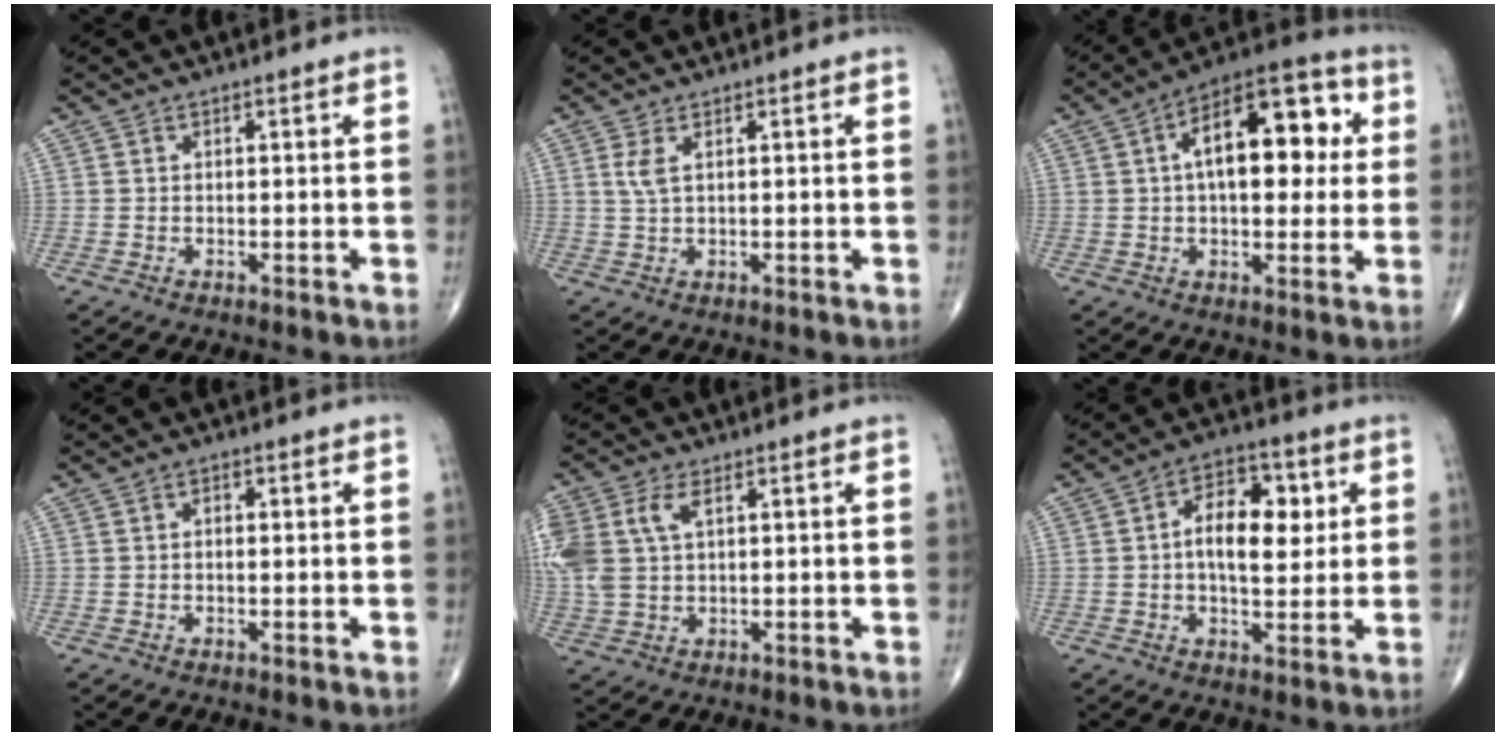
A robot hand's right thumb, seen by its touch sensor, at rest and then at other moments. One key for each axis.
{"total": 2.3, "fx": 0.9, "fy": 0.7, "fz": 2.1, "tx": -0.054, "ty": 0.002, "tz": 0.025}
{"total": 18.0, "fx": 3.5, "fy": 8.9, "fz": 15.2, "tx": -0.191, "ty": 0.025, "tz": 0.042}
{"total": 1.1, "fx": 0.1, "fy": 0.6, "fz": 0.9, "tx": -0.015, "ty": 0.004, "tz": -0.001}
{"total": 9.9, "fx": 3.0, "fy": 5.7, "fz": 7.5, "tx": -0.196, "ty": 0.011, "tz": 0.064}
{"total": 11.3, "fx": 1.7, "fy": 6.2, "fz": 9.3, "tx": -0.117, "ty": 0.006, "tz": 0.021}